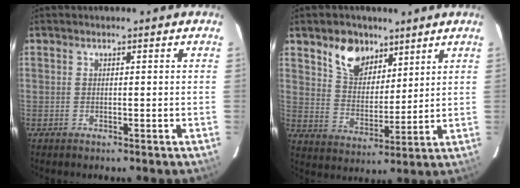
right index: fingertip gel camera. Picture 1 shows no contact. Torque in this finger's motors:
{"motor_torque": [0.20, 0.17, 0.28, 0.05]}